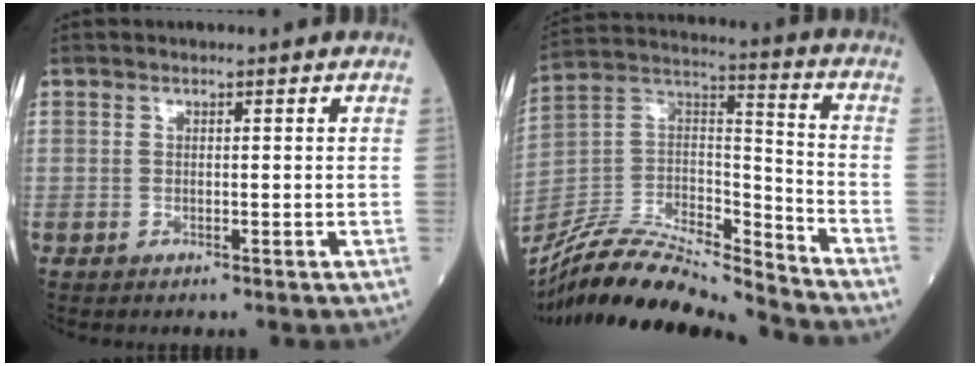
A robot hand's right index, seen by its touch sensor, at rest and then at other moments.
{"total": 21.0, "force": [-19.6, 1.7, 7.4], "torque": [-0.155, 0.015, -0.351]}